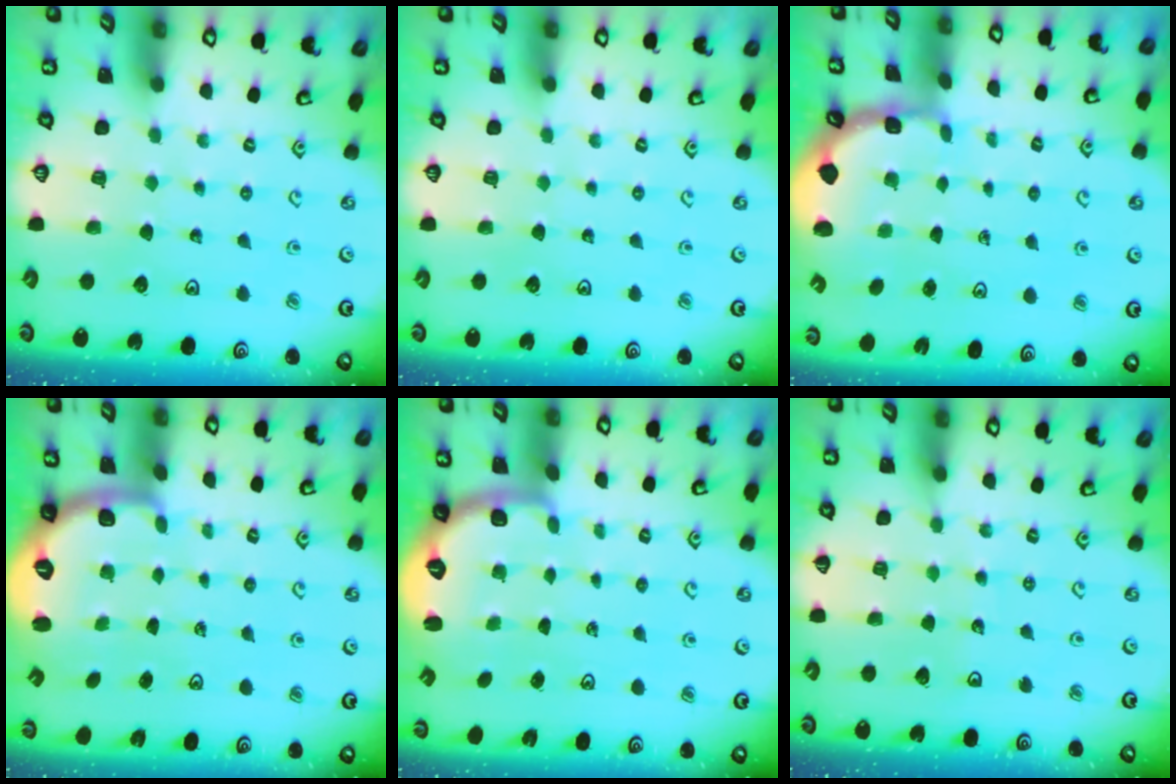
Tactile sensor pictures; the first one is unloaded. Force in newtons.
{"total": 0.0}
{"total": 1.2, "press": 1.1, "slide": 0.4}
{"total": 2.8, "press": 1.8, "slide": 2.1}
{"total": 2.6, "press": 1.6, "slide": 2.1}
{"total": 2.5, "press": 2.5, "slide": 0.2}